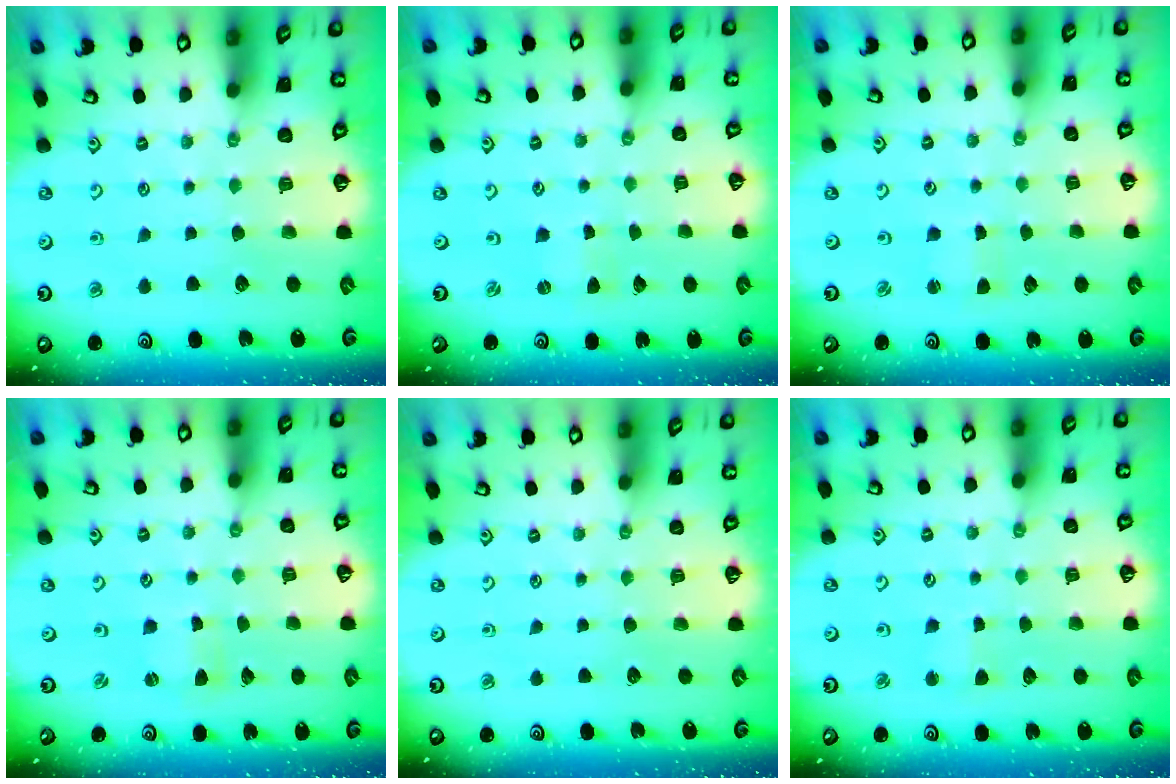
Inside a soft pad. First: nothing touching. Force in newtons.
{"total": 0.0}
{"total": 1.3, "press": 1.3, "slide": 0.1}
{"total": 0.0}
{"total": 0.0}
{"total": 2.3, "press": 2.3, "slide": 0.2}